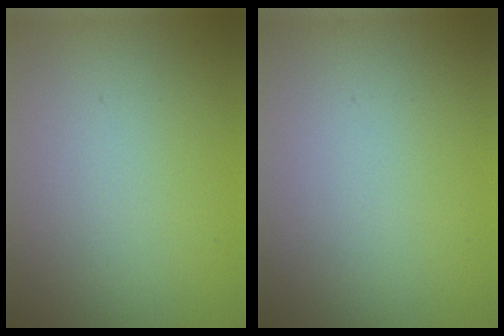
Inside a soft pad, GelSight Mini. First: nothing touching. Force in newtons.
{"total": 0.0}